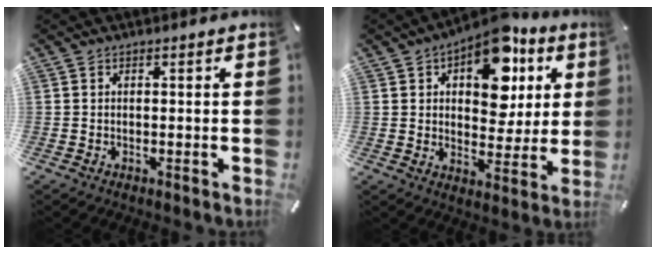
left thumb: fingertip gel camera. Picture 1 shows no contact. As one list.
[{"total": 14.1, "force": [7.1, 8.4, 8.8], "torque": [-0.119, -0.038, 0.123]}]